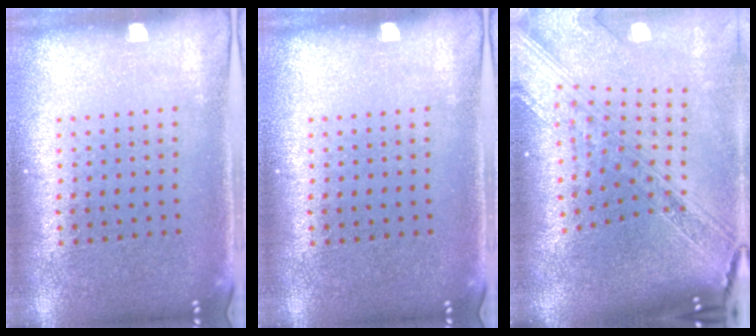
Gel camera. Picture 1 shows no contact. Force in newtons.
{"total": 0.0}
{"total": 3.8, "press": 2.8, "slide": 2.6}